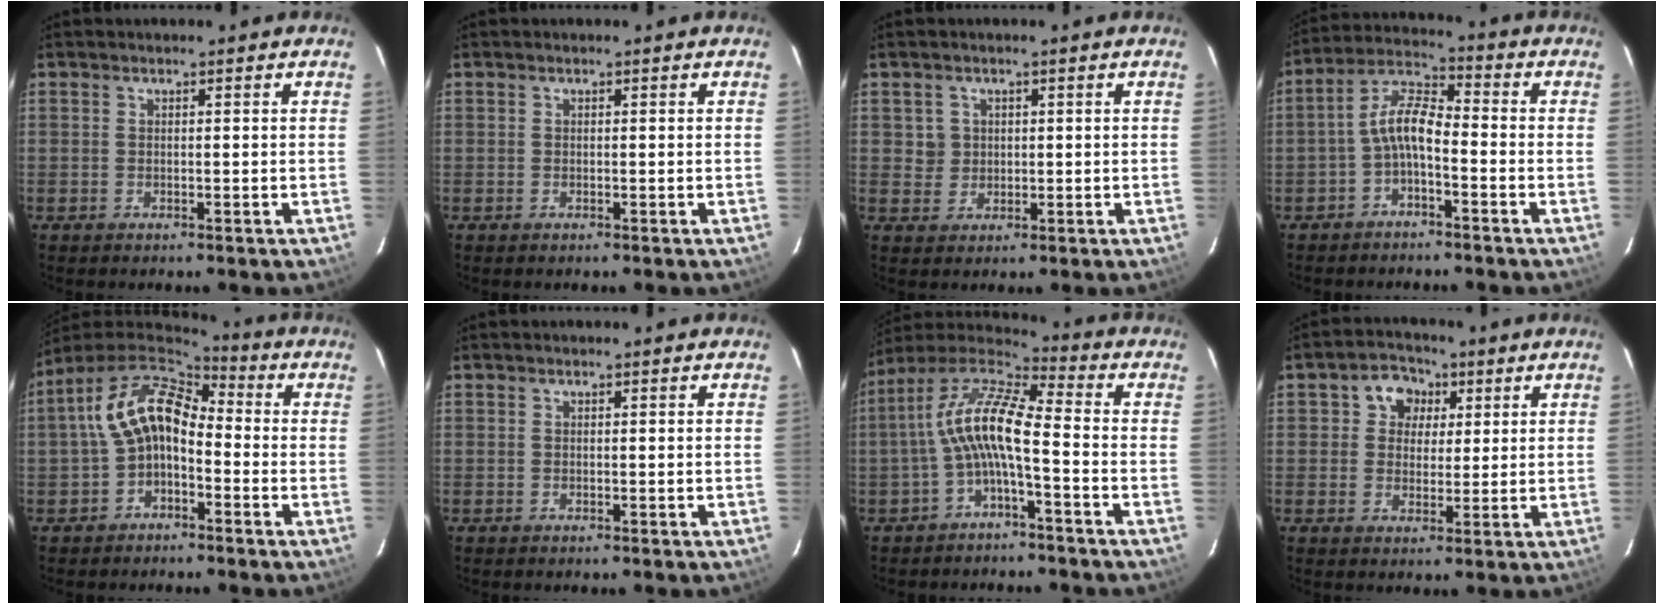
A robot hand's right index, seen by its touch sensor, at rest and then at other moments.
{"total": 0.0}
{"total": 3.0, "force": [0.8, 2.8, 0.3], "torque": [0.006, 0.014, 0.016]}
{"total": 5.0, "force": [-2.2, 2.1, 3.9], "torque": [-0.083, 0.019, -0.043]}
{"total": 10.7, "force": [-1.6, 7.0, 7.9], "torque": [-0.154, 0.027, -0.032]}
{"total": 0.0}
{"total": 11.2, "force": [-2.6, 2.4, 10.7], "torque": [-0.220, 0.018, -0.054]}
{"total": 6.4, "force": [2.1, 5.6, 2.4], "torque": [-0.033, 0.016, 0.033]}